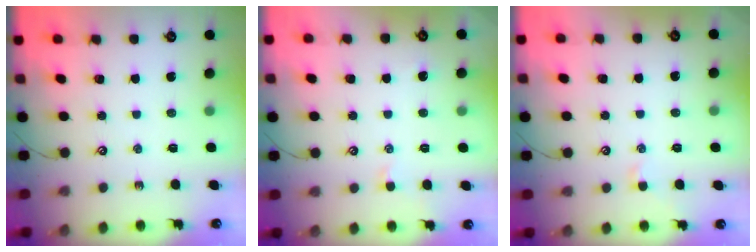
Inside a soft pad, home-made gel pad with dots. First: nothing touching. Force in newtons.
{"total": 2.0, "press": 2.0, "slide": 0.4}
{"total": 0.5, "press": 0.4, "slide": 0.3}